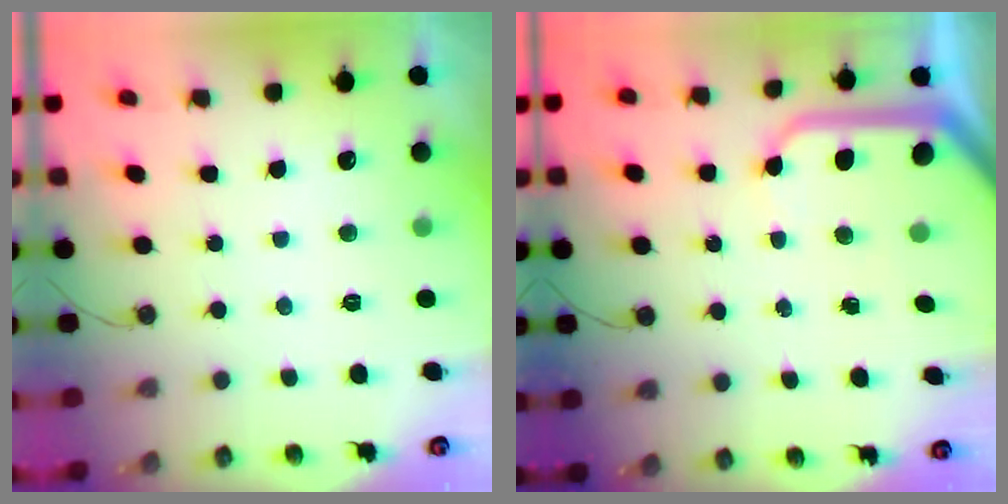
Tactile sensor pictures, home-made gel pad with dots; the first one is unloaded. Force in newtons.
{"total": 11.4, "press": 11.3, "slide": 1.1}